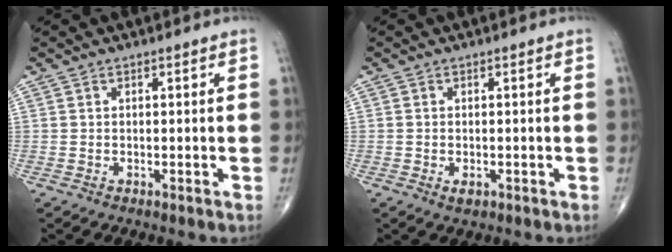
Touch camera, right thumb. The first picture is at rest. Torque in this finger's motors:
{"motor_torque": [-0.21, 0.03, -0.32, -0.28, 0.00]}